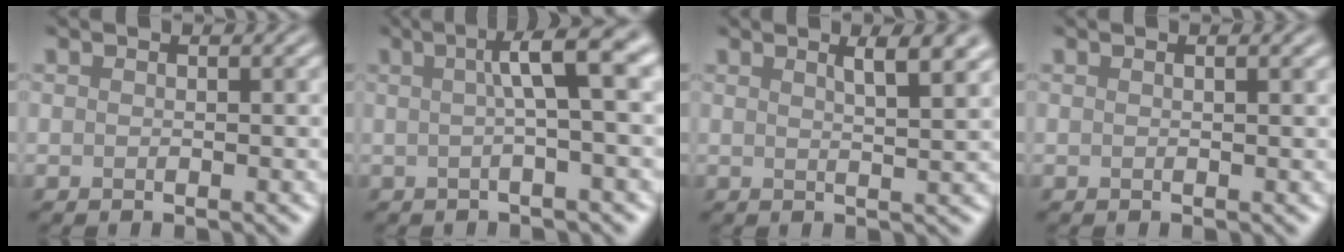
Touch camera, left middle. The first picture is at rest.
{"total": 5.9, "force": [1.2, 1.2, 5.7], "torque": [-0.075, 0.015, 0.012]}
{"total": 4.4, "force": [2.3, 1.4, 3.5], "torque": [-0.023, 0.014, 0.013]}
{"total": 1.3, "force": [0.6, 0.4, 1.0], "torque": [-0.013, -0.003, -0.001]}